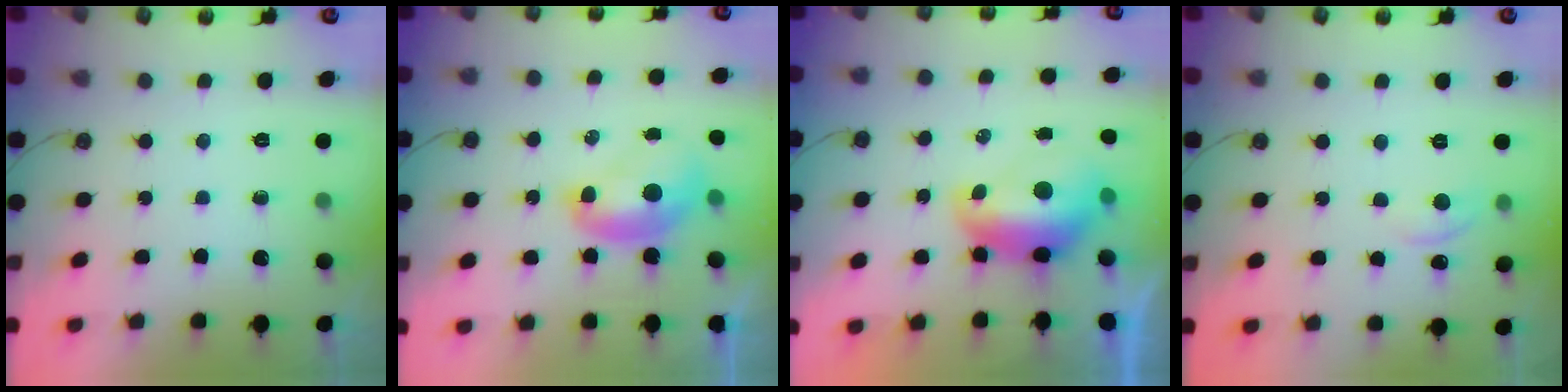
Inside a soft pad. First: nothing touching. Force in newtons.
{"total": 2.0, "press": 2.0, "slide": 0.0}
{"total": 2.6, "press": 2.5, "slide": 0.7}
{"total": 0.8, "press": 0.2, "slide": 0.8}